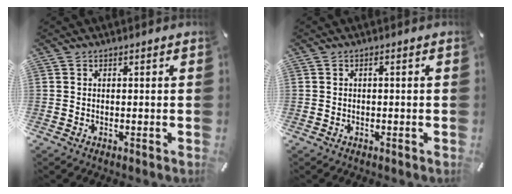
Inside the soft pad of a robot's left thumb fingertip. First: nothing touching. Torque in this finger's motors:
{"motor_torque": [-0.02, 0.30, 0.06, -0.23, 0.00]}